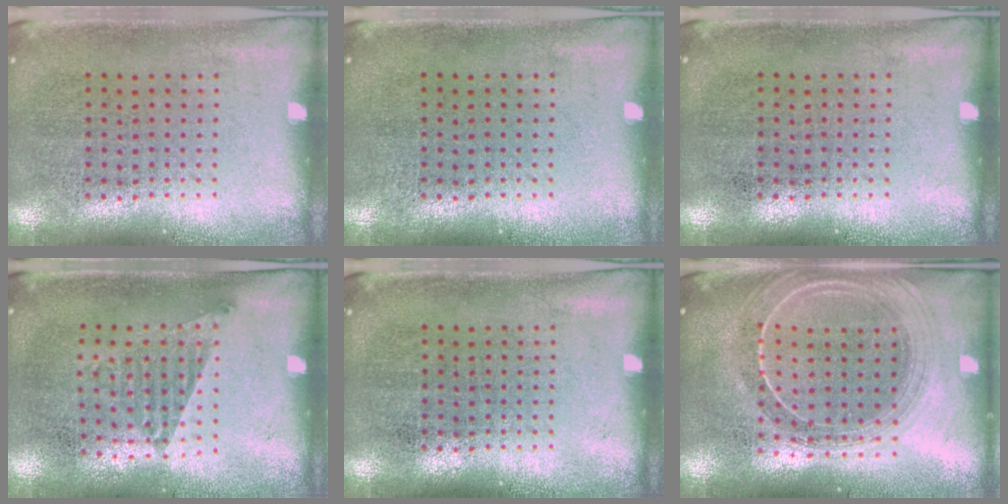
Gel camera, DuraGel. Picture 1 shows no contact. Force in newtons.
{"total": 0.0}
{"total": 0.0}
{"total": 1.0, "press": 0.8, "slide": 0.7}
{"total": 0.0}
{"total": 2.1, "press": 1.9, "slide": 1.0}